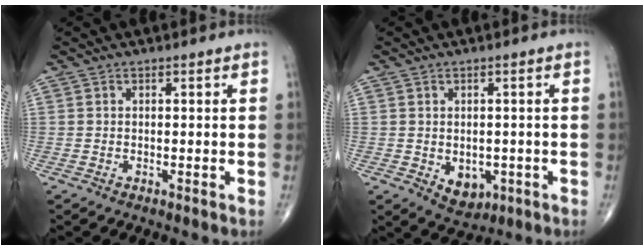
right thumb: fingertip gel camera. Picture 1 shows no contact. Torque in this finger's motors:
{"motor_torque": [-0.27, 0.44, 0.20, 0.20, 0.07]}